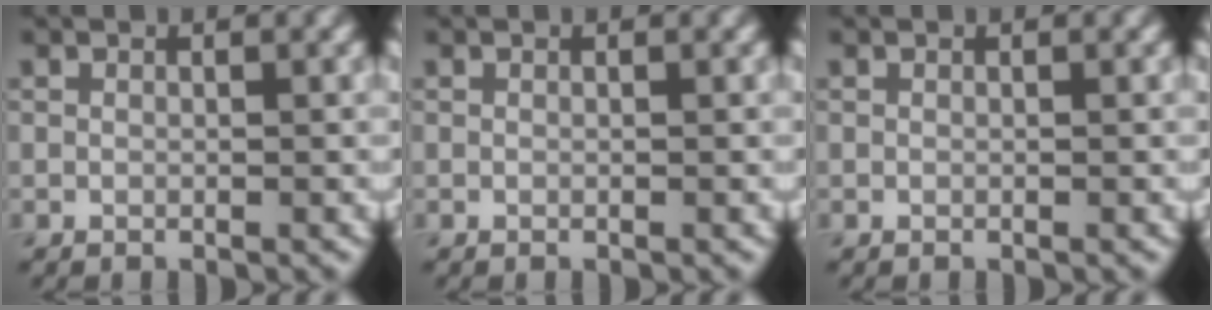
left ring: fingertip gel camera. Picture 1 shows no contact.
{"total": 0.0}
{"total": 0.0}